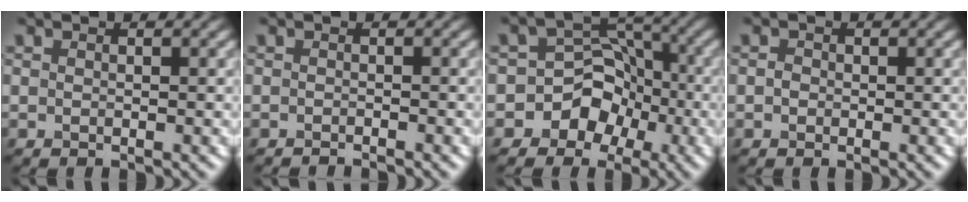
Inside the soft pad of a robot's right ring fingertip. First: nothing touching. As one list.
[{"total": 0.7, "force": [-0.7, -0.1, 0.1], "torque": [-0.001, 0.000, -0.014]}, {"total": 7.2, "force": [-3.3, 6.3, 1.3], "torque": [0.013, 0.013, -0.072]}, {"total": 0.6, "force": [0.0, 0.5, 0.1], "torque": [-0.003, 0.001, -0.005]}]